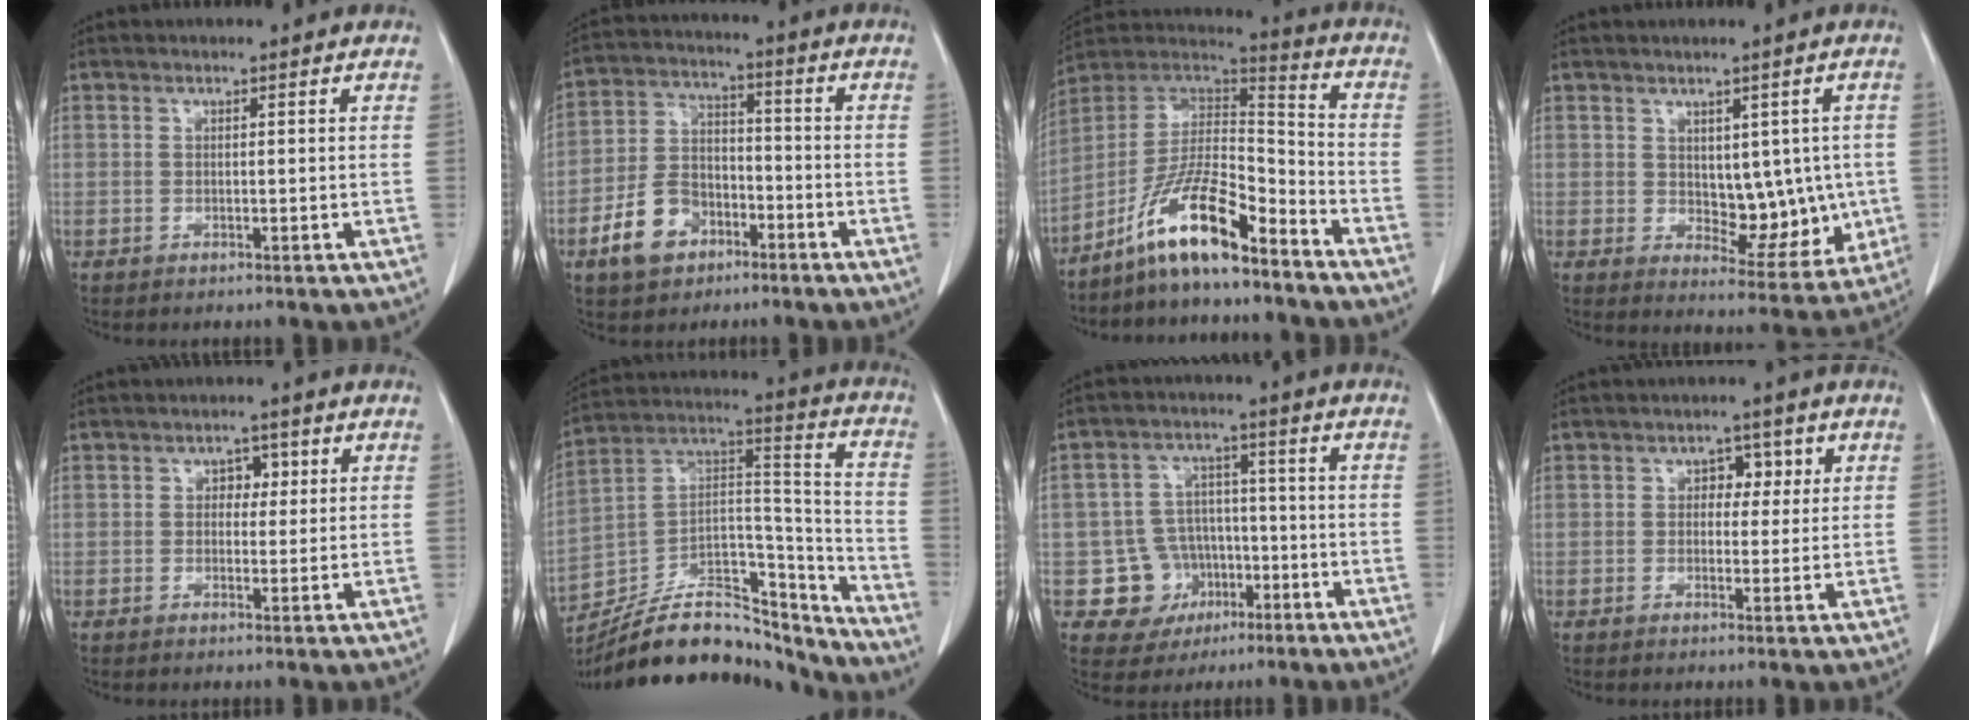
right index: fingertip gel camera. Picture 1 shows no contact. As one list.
[{"total": 9.5, "force": [-5.1, 6.5, 4.8], "torque": [-0.110, 0.016, -0.087]}, {"total": 14.0, "force": [-10.1, 2.4, 9.4], "torque": [-0.177, 0.021, -0.182]}, {"total": 8.8, "force": [0.2, 5.2, 7.1], "torque": [-0.070, 0.003, 0.022]}, {"total": 2.5, "force": [0.6, 1.8, 1.6], "torque": [-0.015, 0.008, 0.006]}, {"total": 25.0, "force": [-22.0, 8.2, 8.8], "torque": [-0.158, 0.038, -0.346]}, {"total": 8.3, "force": [-2.9, 7.6, 1.1], "torque": [-0.011, 0.017, -0.035]}, {"total": 3.4, "force": [1.0, 2.3, 2.3], "torque": [-0.022, 0.011, 0.011]}]